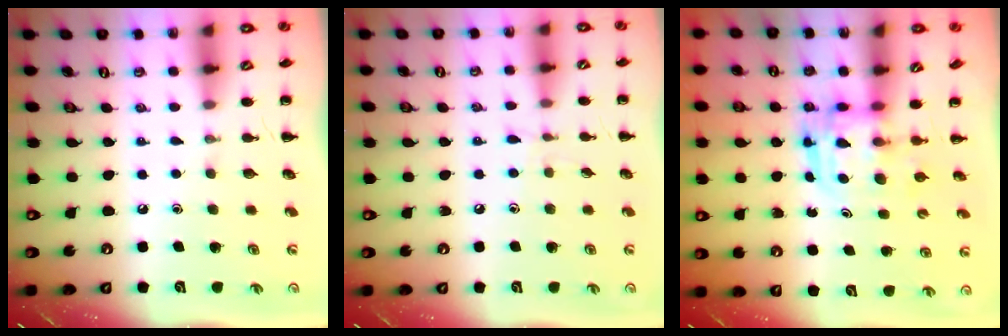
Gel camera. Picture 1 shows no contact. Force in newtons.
{"total": 4.4, "press": 4.0, "slide": 1.9}
{"total": 3.1, "press": 3.1, "slide": 0.3}